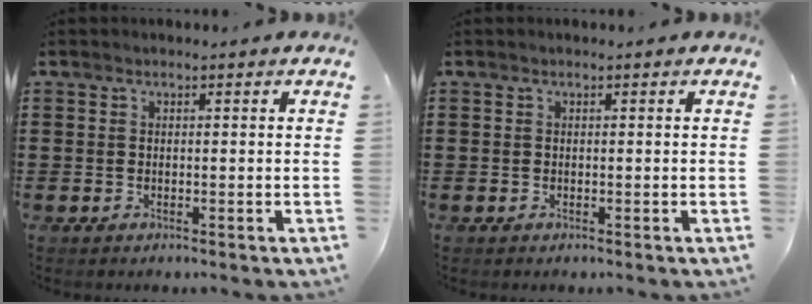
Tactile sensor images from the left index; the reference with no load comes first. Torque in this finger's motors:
{"motor_torque": [-0.01, 0.02, 0.01, 0.00]}